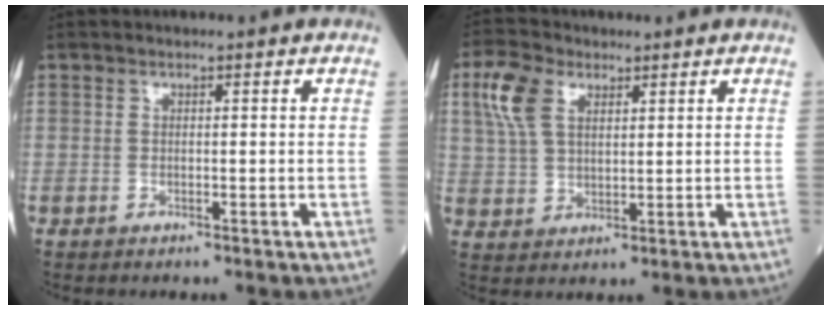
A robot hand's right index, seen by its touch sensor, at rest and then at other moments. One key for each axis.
{"total": 7.0, "fx": 3.1, "fy": 3.9, "fz": 4.9, "tx": -0.119, "ty": 0.019, "tz": 0.064}